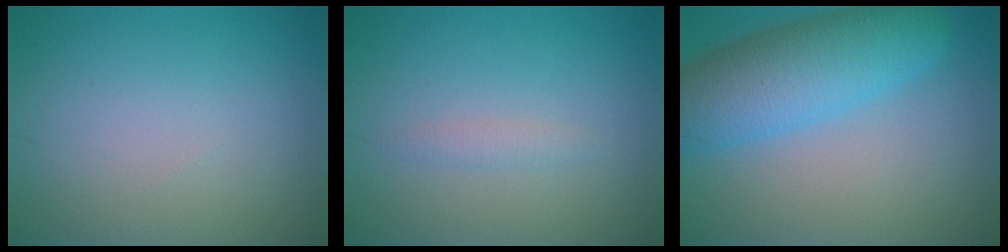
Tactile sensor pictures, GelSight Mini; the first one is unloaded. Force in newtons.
{"total": 0.9, "press": 0.9, "slide": 0.0}
{"total": 7.9, "press": 7.9, "slide": 0.3}